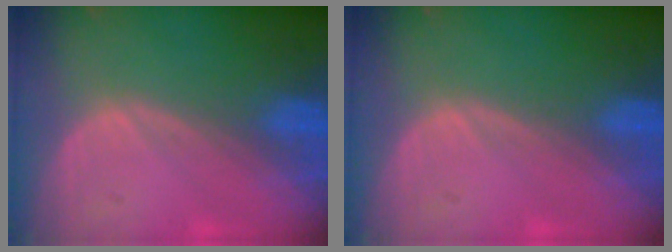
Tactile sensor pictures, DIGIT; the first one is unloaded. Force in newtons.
{"total": 0.0}